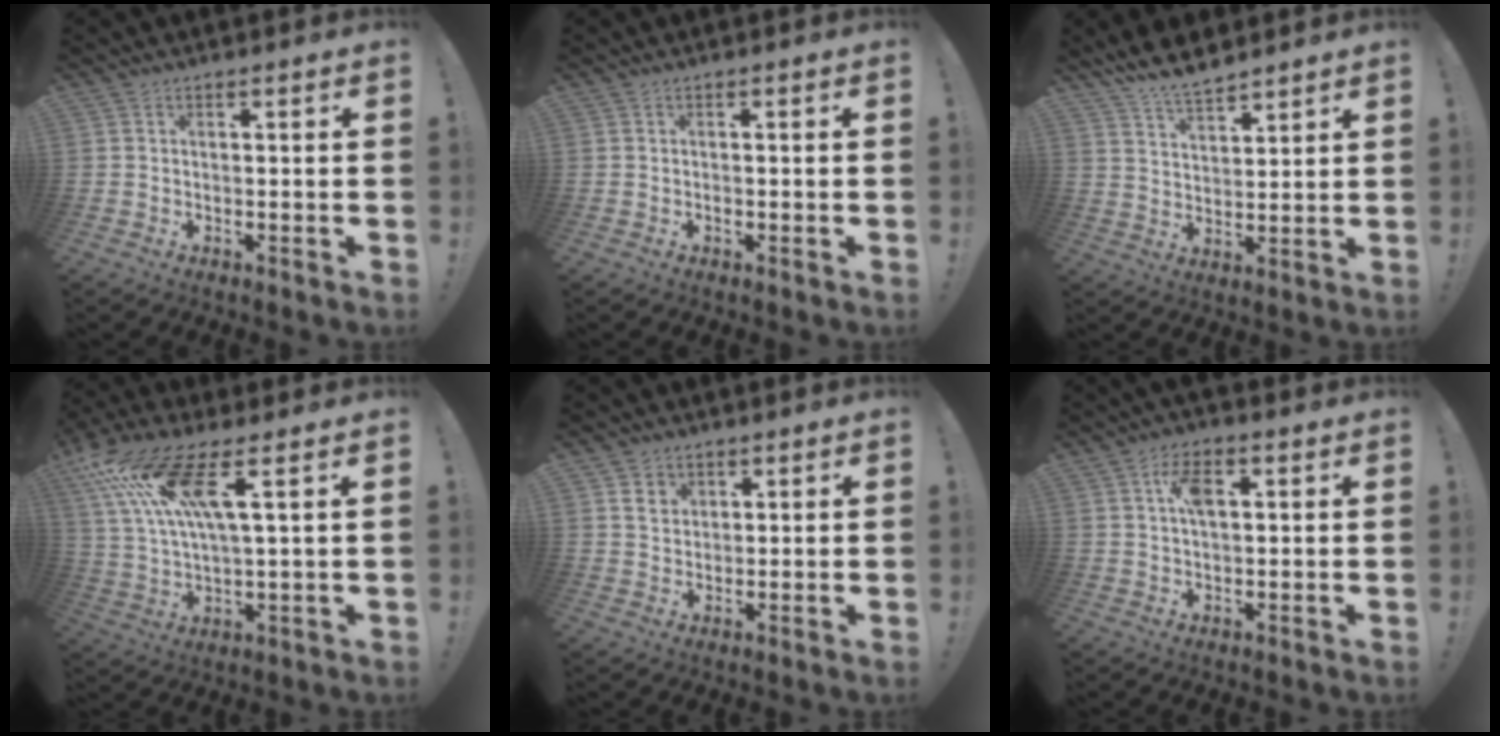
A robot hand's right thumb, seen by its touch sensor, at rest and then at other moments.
{"total": 0.7, "force": [-0.6, 0.3, 0.2], "torque": [-0.010, 0.002, -0.009]}
{"total": 8.0, "force": [7.1, 2.3, 3.0], "torque": [-0.068, -0.039, 0.137]}
{"total": 15.2, "force": [7.5, 4.1, 12.5], "torque": [-0.251, -0.018, 0.127]}
{"total": 4.4, "force": [2.3, 3.5, 1.2], "torque": [-0.010, -0.008, 0.040]}
{"total": 7.0, "force": [1.8, 3.8, 5.6], "torque": [-0.092, 0.004, 0.030]}